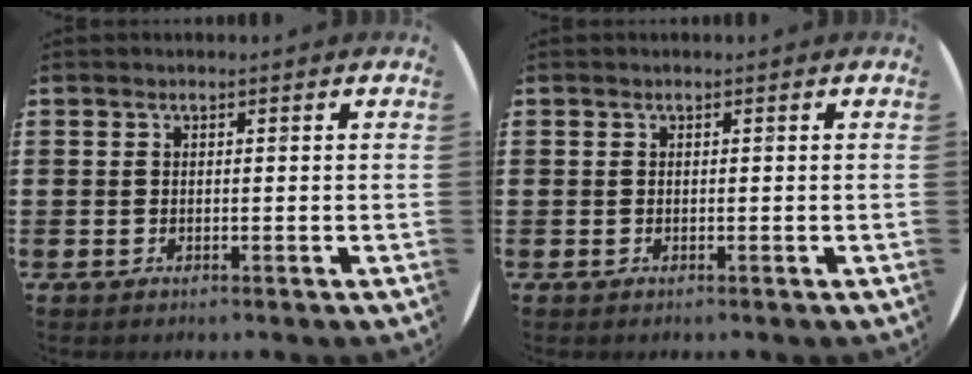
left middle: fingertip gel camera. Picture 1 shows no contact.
{"total": 0.0}